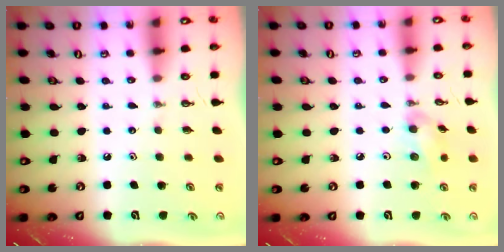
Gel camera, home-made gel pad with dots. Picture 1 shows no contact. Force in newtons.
{"total": 7.3, "press": 6.9, "slide": 2.3}